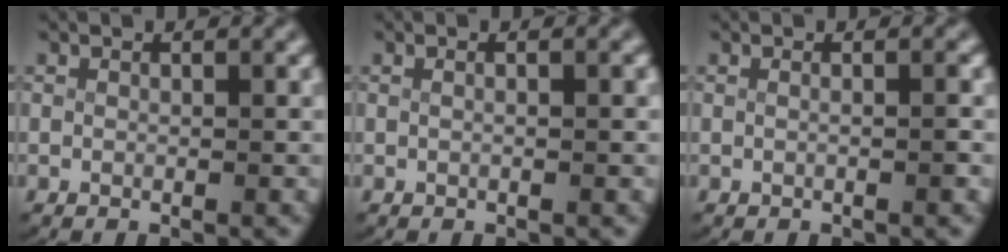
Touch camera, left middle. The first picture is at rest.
{"total": 0.8, "force": [-0.2, -0.3, 0.7], "torque": [-0.012, -0.001, -0.001]}
{"total": 0.9, "force": [-0.3, -0.3, 0.9], "torque": [-0.014, -0.001, -0.005]}